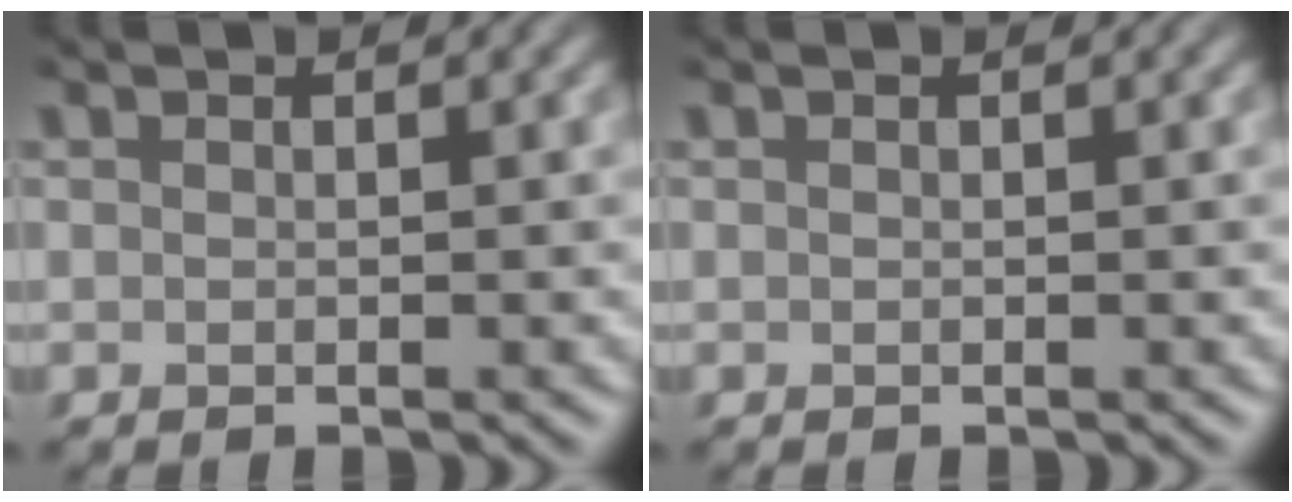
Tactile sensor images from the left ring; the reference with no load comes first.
{"total": 0.0}